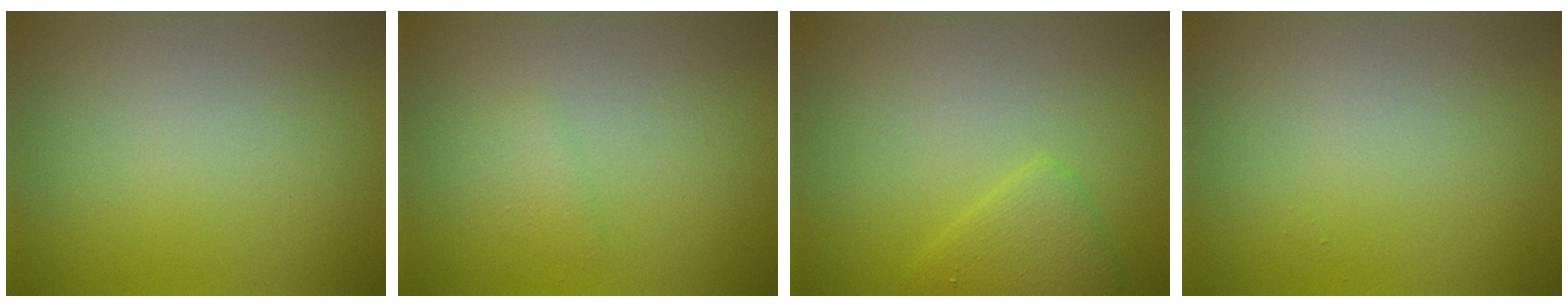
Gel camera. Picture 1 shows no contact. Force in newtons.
{"total": 1.0, "press": 1.0, "slide": 0.1}
{"total": 2.4, "press": 2.4, "slide": 0.1}
{"total": 0.0}